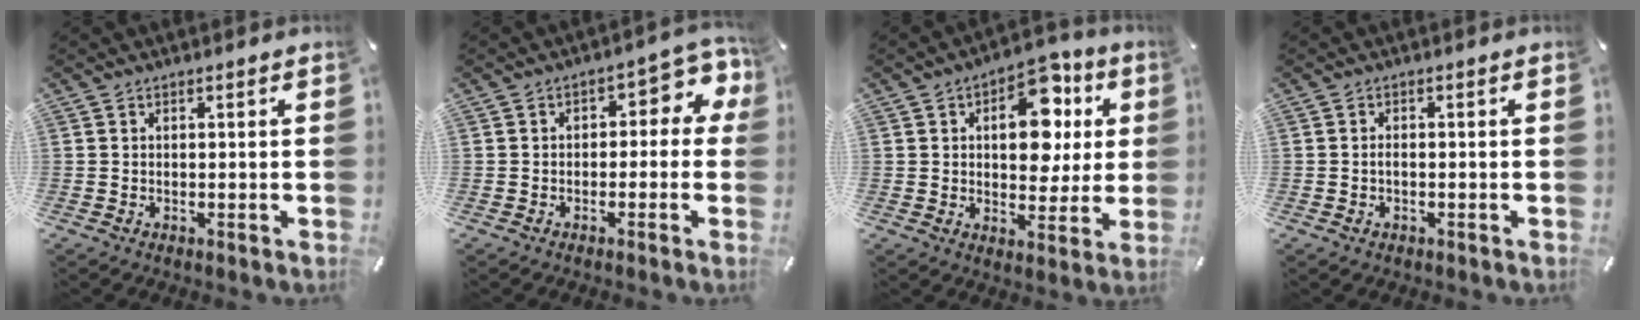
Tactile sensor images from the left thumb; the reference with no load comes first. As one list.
[{"total": 6.6, "force": [0.9, 4.0, 5.1], "torque": [-0.061, -0.010, 0.007]}, {"total": 14.6, "force": [4.2, 9.2, 10.6], "torque": [-0.132, -0.008, 0.065]}, {"total": 1.7, "force": [-0.5, 1.0, 1.3], "torque": [-0.025, 0.002, -0.011]}]